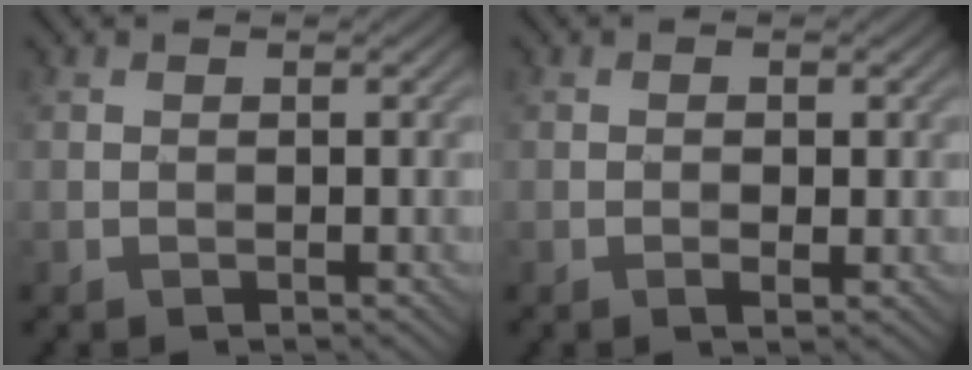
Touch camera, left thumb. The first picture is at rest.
{"total": 1.6, "force": [-0.3, 0.7, 1.4], "torque": [-0.024, 0.000, -0.004]}